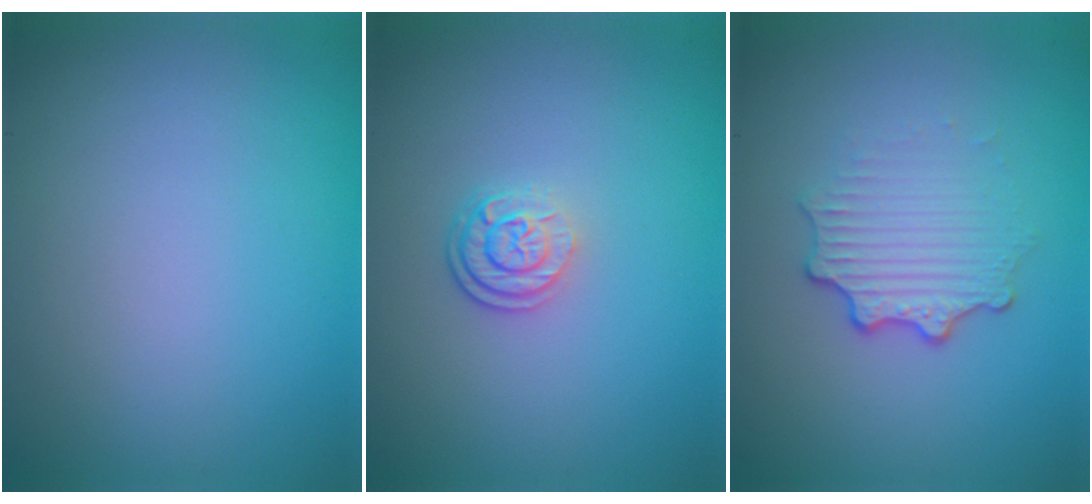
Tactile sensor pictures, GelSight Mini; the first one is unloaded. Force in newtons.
{"total": 2.6, "press": 1.9, "slide": 1.8}
{"total": 3.3, "press": 2.5, "slide": 2.2}